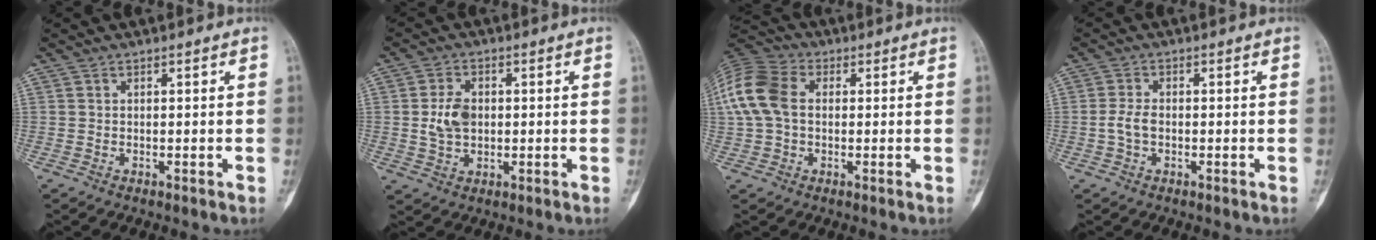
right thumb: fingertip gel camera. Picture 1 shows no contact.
{"total": 6.1, "force": [0.2, 4.2, 4.4], "torque": [-0.073, 0.004, 0.004]}
{"total": 11.8, "force": [1.2, 8.4, 8.2], "torque": [-0.174, 0.028, 0.015]}
{"total": 3.1, "force": [-0.6, 1.8, 2.4], "torque": [-0.055, 0.008, -0.015]}